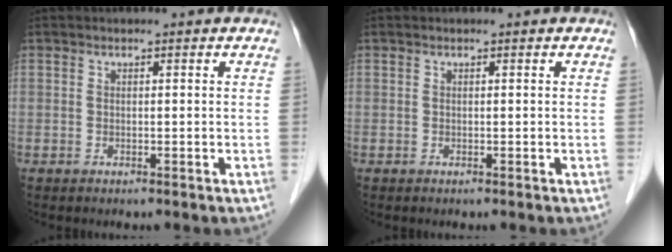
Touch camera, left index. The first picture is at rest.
{"total": 0.0}